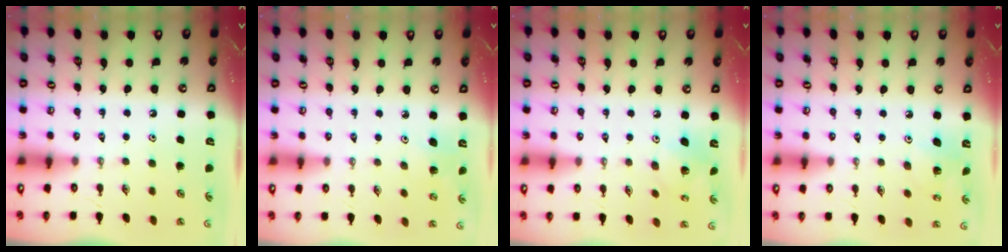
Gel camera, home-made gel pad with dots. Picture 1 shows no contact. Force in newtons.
{"total": 4.9, "press": 4.8, "slide": 0.9}
{"total": 6.7, "press": 6.7, "slide": 0.3}
{"total": 4.2, "press": 4.2, "slide": 0.3}